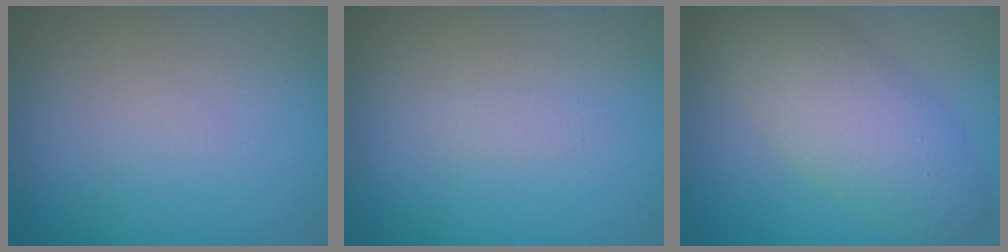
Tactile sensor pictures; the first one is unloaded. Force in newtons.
{"total": 0.7, "press": 0.7, "slide": 0.0}
{"total": 5.5, "press": 5.5, "slide": 0.4}